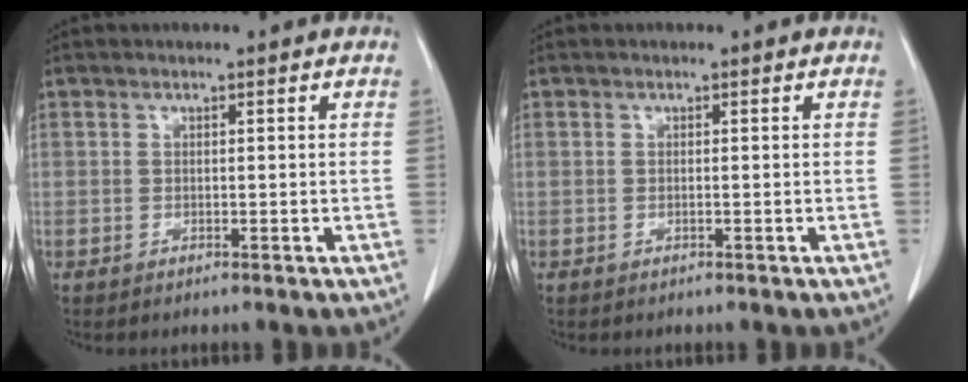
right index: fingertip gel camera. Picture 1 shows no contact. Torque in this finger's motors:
{"motor_torque": [0.04, 0.00, 0.00, 0.00]}